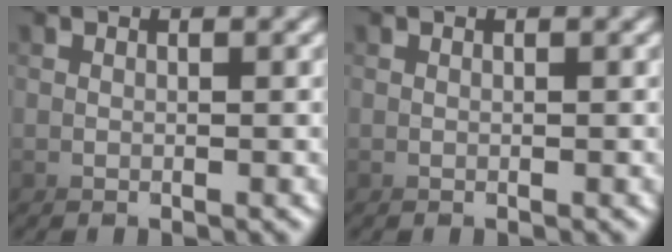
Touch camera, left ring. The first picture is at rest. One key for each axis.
{"total": 0.0}